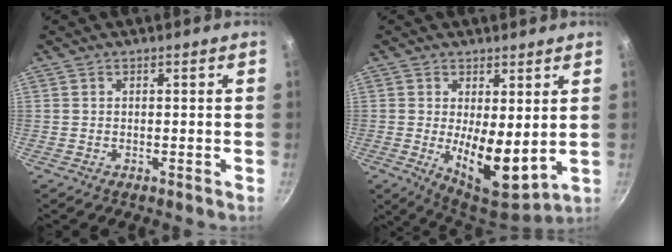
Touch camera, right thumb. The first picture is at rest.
{"total": 11.4, "force": [0.4, 4.9, 10.3], "torque": [-0.142, -0.038, 0.016]}